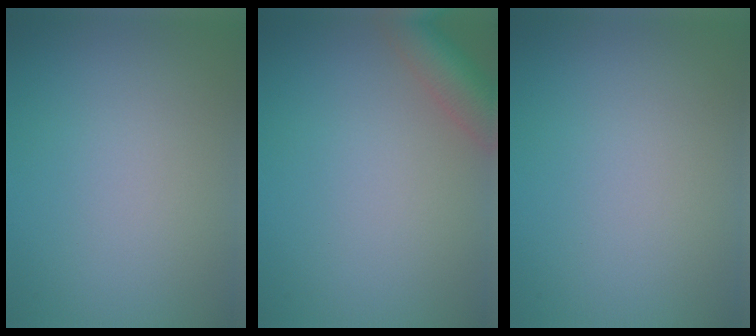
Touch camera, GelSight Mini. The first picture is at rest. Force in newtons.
{"total": 4.6, "press": 4.6, "slide": 0.3}
{"total": 0.0}